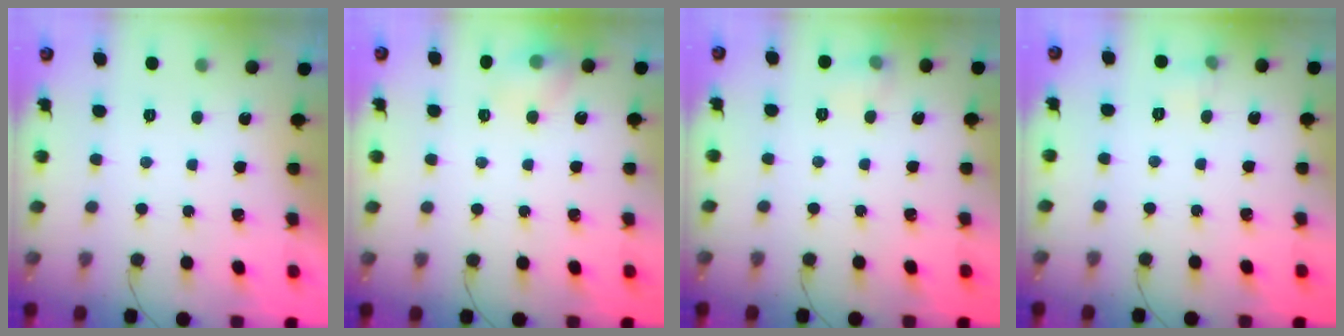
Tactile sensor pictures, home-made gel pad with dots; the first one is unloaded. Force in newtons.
{"total": 8.5, "press": 8.3, "slide": 1.7}
{"total": 6.0, "press": 5.8, "slide": 1.7}
{"total": 4.4, "press": 4.2, "slide": 1.3}